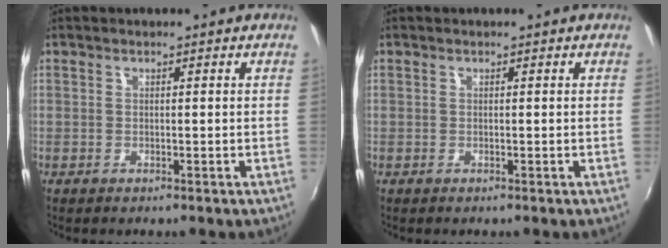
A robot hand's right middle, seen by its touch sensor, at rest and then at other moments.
{"total": 0.0}